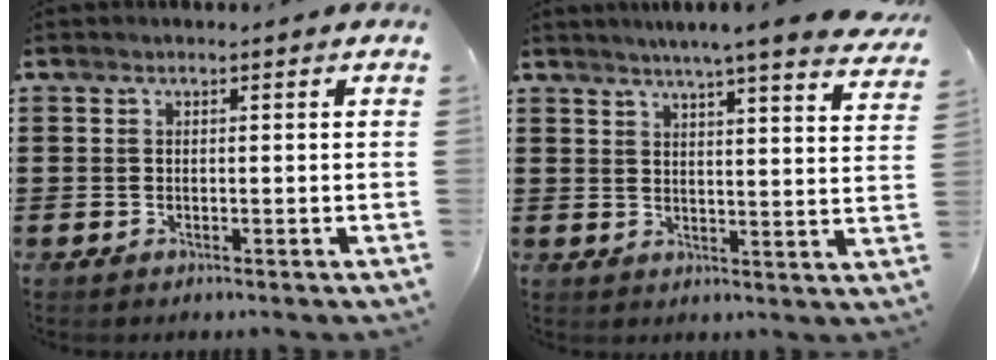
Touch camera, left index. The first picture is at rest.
{"total": 5.1, "force": [4.7, -0.6, 1.8], "torque": [-0.046, -0.028, 0.078]}